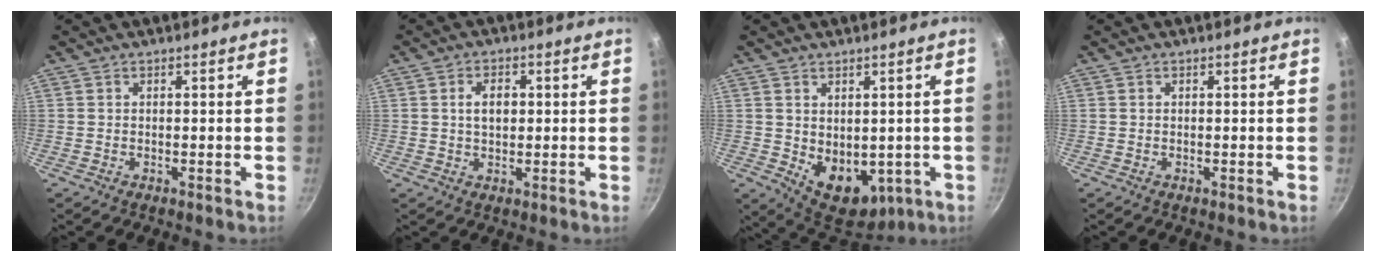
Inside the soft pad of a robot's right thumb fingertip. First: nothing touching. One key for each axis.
{"total": 4.3, "fx": 0.7, "fy": 2.8, "fz": 3.2, "tx": -0.039, "ty": 0.007, "tz": 0.011}
{"total": 10.4, "fx": -0.9, "fy": 7.3, "fz": 7.5, "tx": -0.081, "ty": -0.021, "tz": 0.012}
{"total": 0.0}